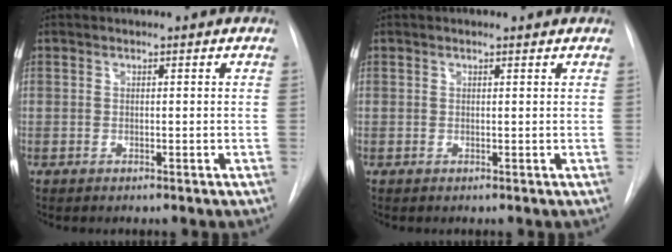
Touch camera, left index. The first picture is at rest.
{"total": 0.0}